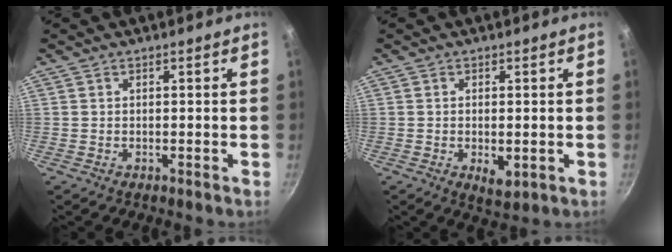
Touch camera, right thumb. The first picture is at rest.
{"total": 4.1, "force": [-0.8, 2.0, 3.4], "torque": [-0.053, -0.011, -0.007]}